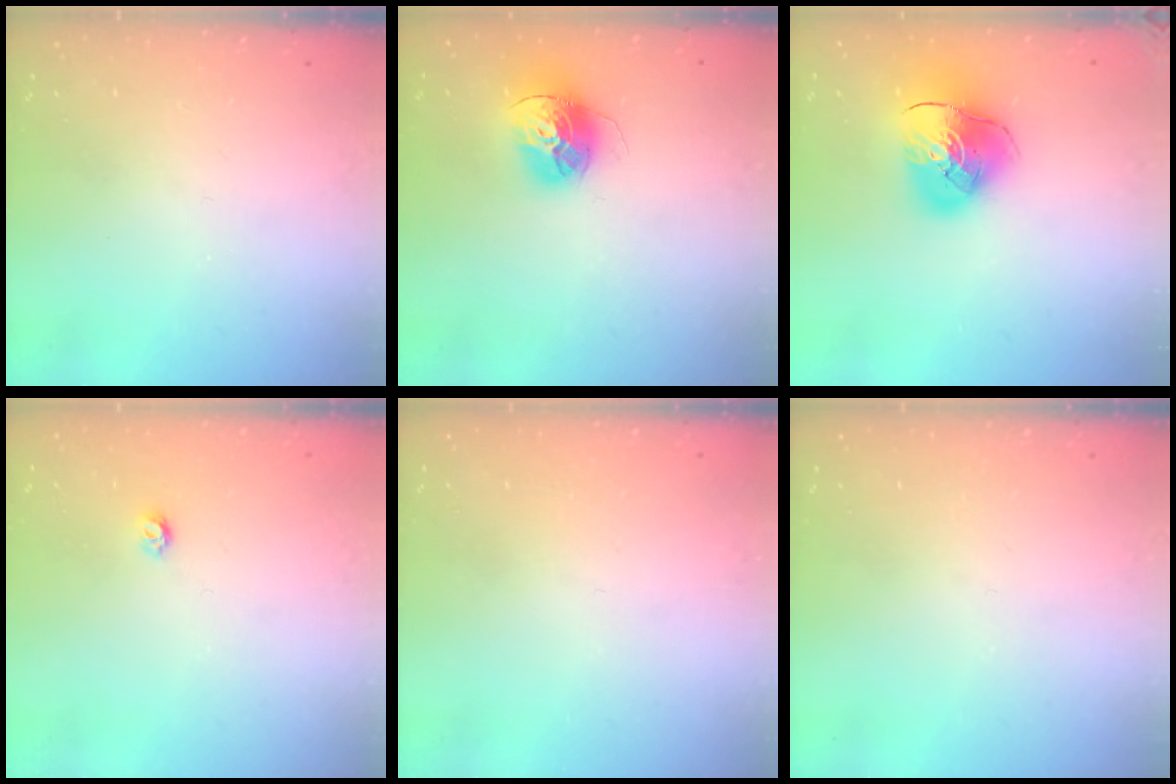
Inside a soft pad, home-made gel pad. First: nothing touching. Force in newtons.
{"total": 14.8, "press": 14.7, "slide": 1.4}
{"total": 12.9, "press": 12.8, "slide": 1.8}
{"total": 3.2, "press": 3.2, "slide": 0.3}
{"total": 0.9, "press": 0.9, "slide": 0.1}
{"total": 0.0}